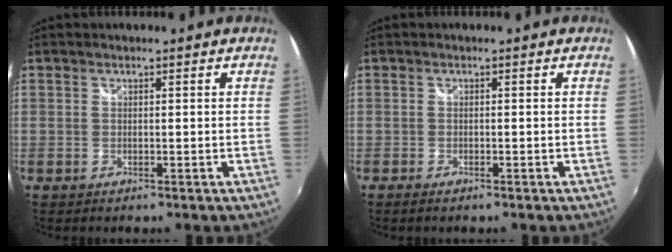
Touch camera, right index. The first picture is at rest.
{"total": 1.2, "force": [-1.0, 0.2, 0.7], "torque": [-0.014, -0.006, -0.018]}